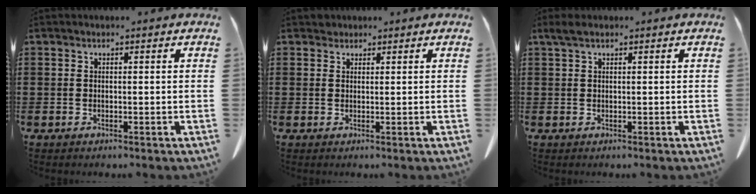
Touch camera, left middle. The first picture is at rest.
{"total": 1.0, "force": [0.9, 0.5, -0.1], "torque": [-0.002, 0.001, 0.018]}
{"total": 1.3, "force": [0.8, 0.4, 1.0], "torque": [-0.022, 0.003, 0.014]}